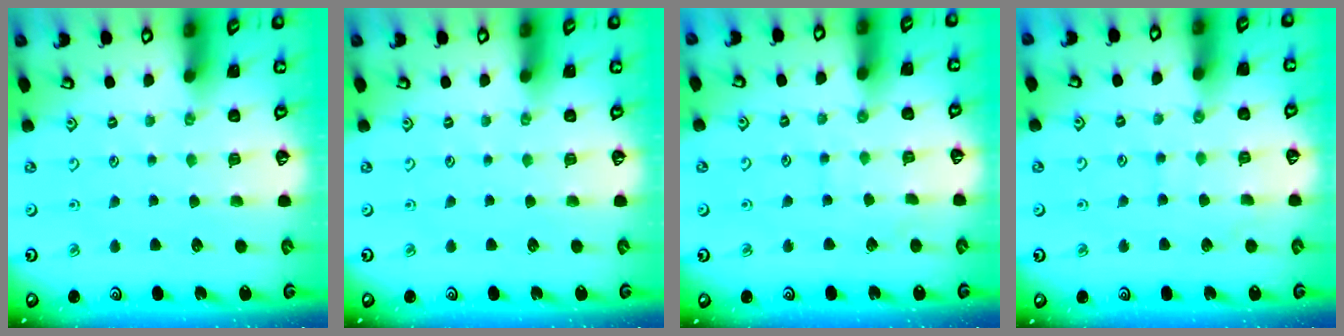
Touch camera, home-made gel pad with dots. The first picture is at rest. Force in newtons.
{"total": 0.0}
{"total": 5.2, "press": 5.2, "slide": 0.5}
{"total": 3.9, "press": 3.9, "slide": 0.5}